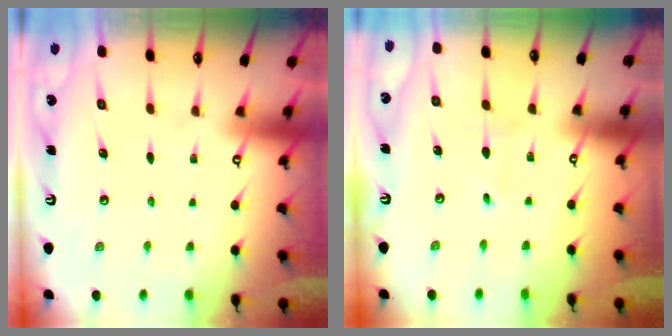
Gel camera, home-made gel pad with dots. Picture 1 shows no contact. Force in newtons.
{"total": 1.6, "press": 1.6, "slide": 0.2}